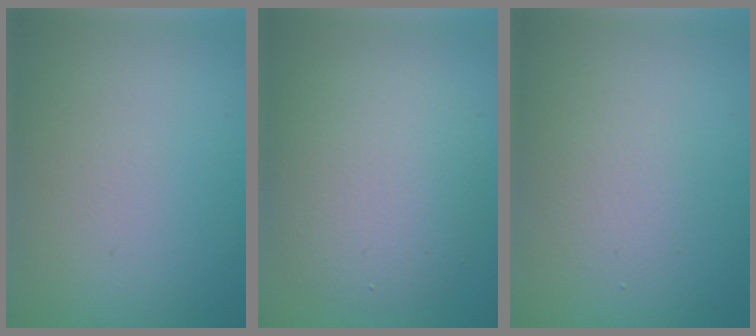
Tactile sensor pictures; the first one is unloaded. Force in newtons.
{"total": 5.2, "press": 5.2, "slide": 0.4}
{"total": 1.5, "press": 1.5, "slide": 0.1}